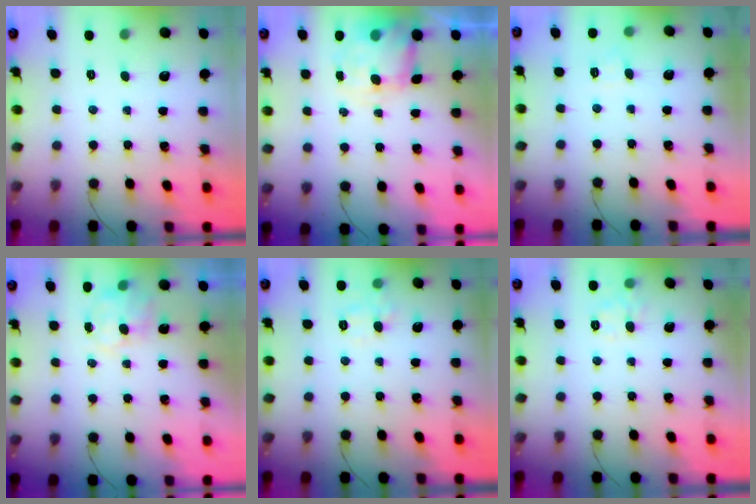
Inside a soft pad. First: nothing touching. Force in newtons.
{"total": 7.1, "press": 7.0, "slide": 1.3}
{"total": 4.2, "press": 4.1, "slide": 1.1}
{"total": 6.8, "press": 6.8, "slide": 0.2}
{"total": 8.2, "press": 8.0, "slide": 1.5}
{"total": 4.9, "press": 4.7, "slide": 1.4}